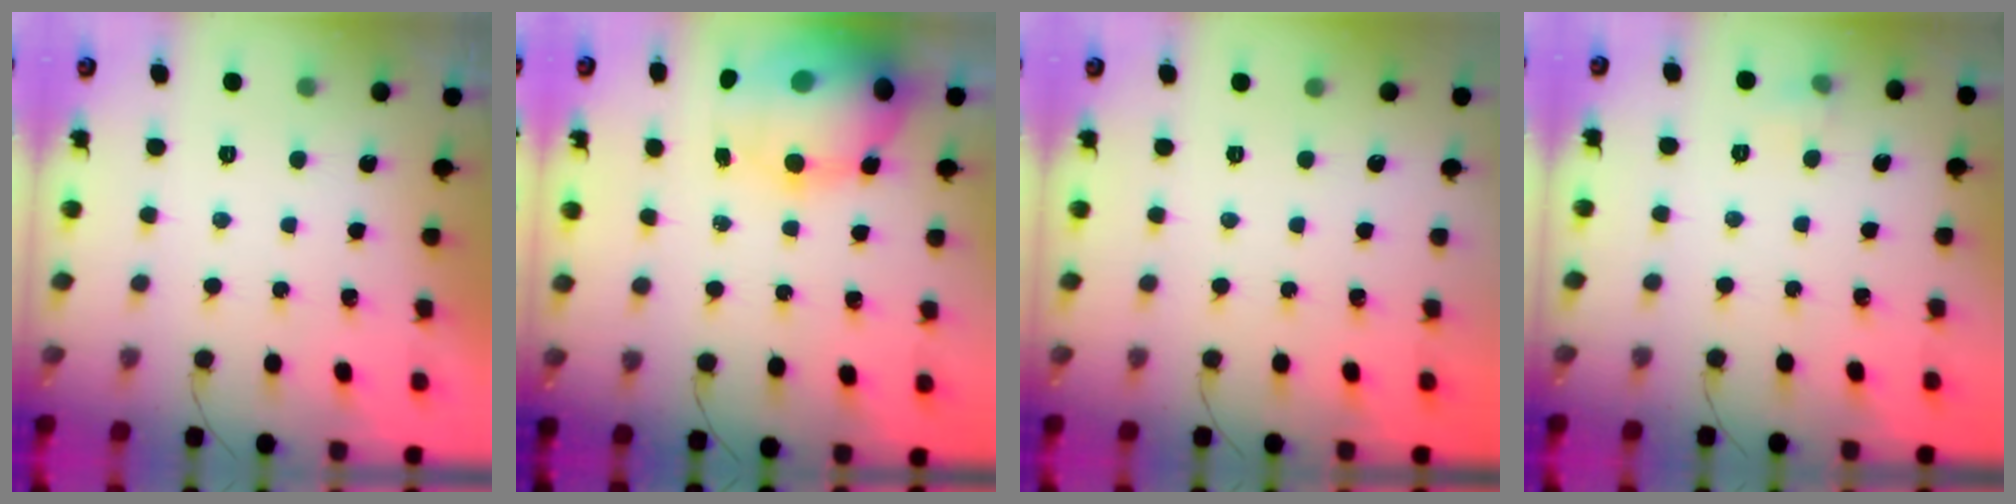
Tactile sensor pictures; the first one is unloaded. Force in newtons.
{"total": 18.5, "press": 17.9, "slide": 4.9}
{"total": 0.0}
{"total": 3.7, "press": 3.5, "slide": 1.2}